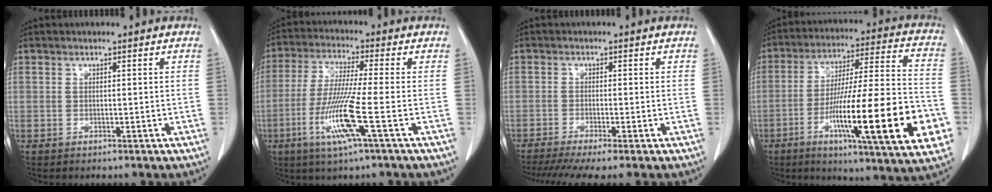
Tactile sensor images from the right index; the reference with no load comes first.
{"total": 10.6, "force": [-3.7, -0.8, 9.9], "torque": [-0.205, -0.022, -0.077]}
{"total": 7.5, "force": [-5.9, -0.2, 4.6], "torque": [-0.067, -0.012, -0.094]}
{"total": 25.4, "force": [-8.0, 1.9, 24.0], "torque": [-0.337, -0.016, -0.124]}